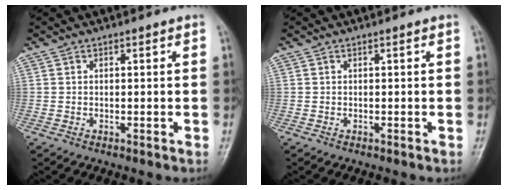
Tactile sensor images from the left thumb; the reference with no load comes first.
{"total": 0.0}